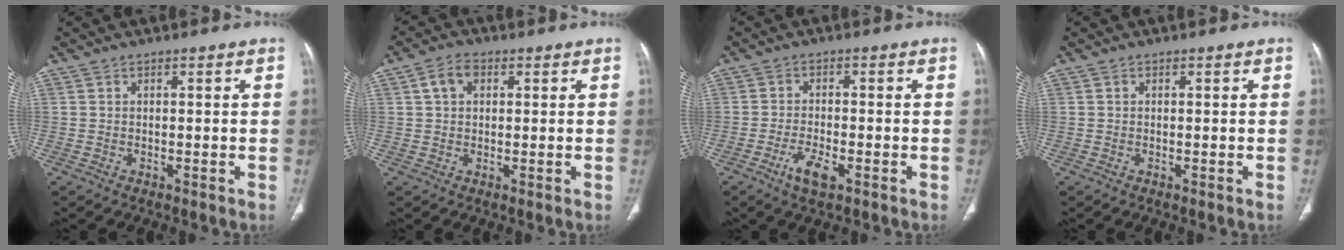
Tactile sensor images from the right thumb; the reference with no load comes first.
{"total": 4.2, "force": [1.3, 2.9, 2.7], "torque": [-0.047, 0.011, 0.023]}
{"total": 4.7, "force": [-2.3, 1.6, 3.8], "torque": [-0.078, 0.004, -0.041]}
{"total": 0.0}